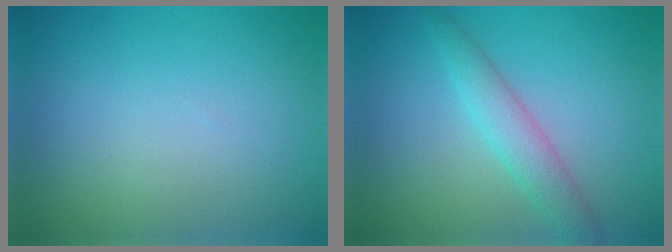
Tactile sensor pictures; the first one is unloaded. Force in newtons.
{"total": 2.9, "press": 2.9, "slide": 0.1}